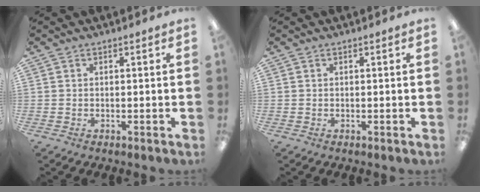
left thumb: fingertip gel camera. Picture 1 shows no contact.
{"total": 0.0}